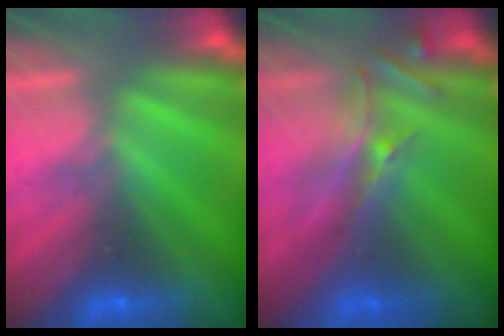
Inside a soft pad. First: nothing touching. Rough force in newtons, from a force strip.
{"total": 2.6}